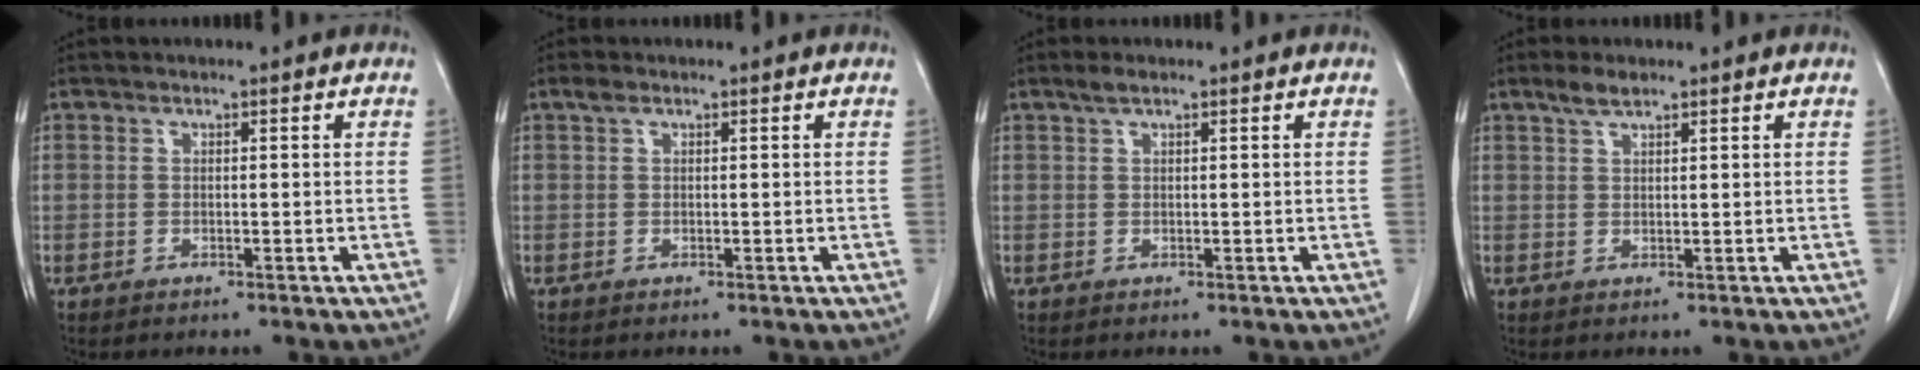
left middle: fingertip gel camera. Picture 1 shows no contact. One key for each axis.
{"total": 1.0, "fx": 0.7, "fy": 0.4, "fz": 0.6, "tx": -0.014, "ty": 0.013, "tz": 0.013}
{"total": 1.4, "fx": 1.1, "fy": 0.2, "fz": 0.9, "tx": -0.025, "ty": 0.006, "tz": 0.023}
{"total": 2.6, "fx": 2.0, "fy": 0.6, "fz": 1.6, "tx": -0.036, "ty": 0.006, "tz": 0.039}